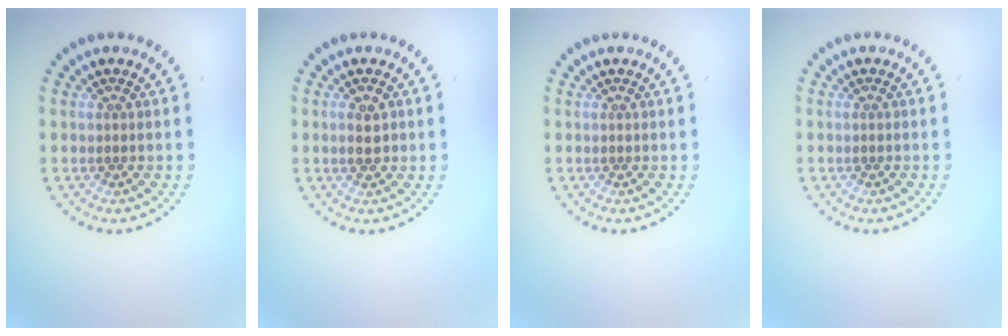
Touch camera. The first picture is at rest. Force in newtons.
{"total": 2.0, "press": 2.0, "slide": 0.0}
{"total": 0.0}
{"total": 0.0}